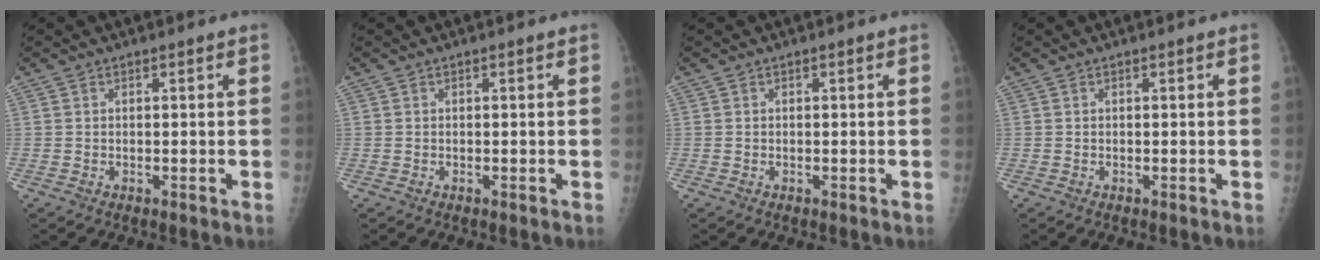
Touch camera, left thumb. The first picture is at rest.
{"total": 0.0}
{"total": 0.0}
{"total": 0.0}